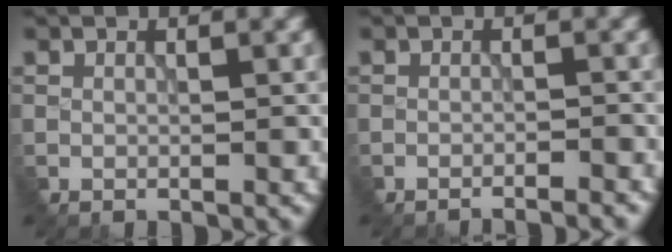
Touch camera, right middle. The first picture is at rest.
{"total": 3.3, "force": [-3.2, 0.2, 0.9], "torque": [-0.005, 0.011, -0.045]}